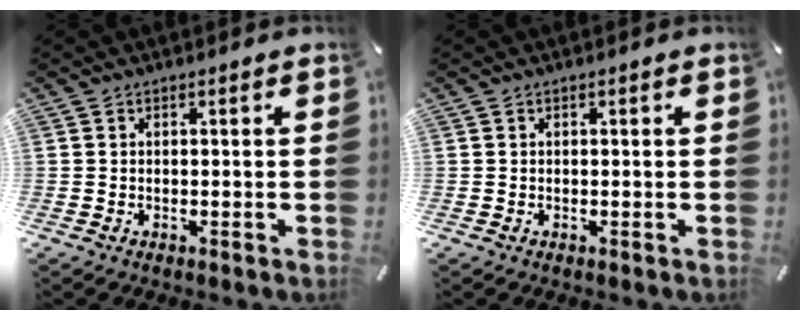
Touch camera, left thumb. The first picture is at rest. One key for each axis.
{"total": 0.0}